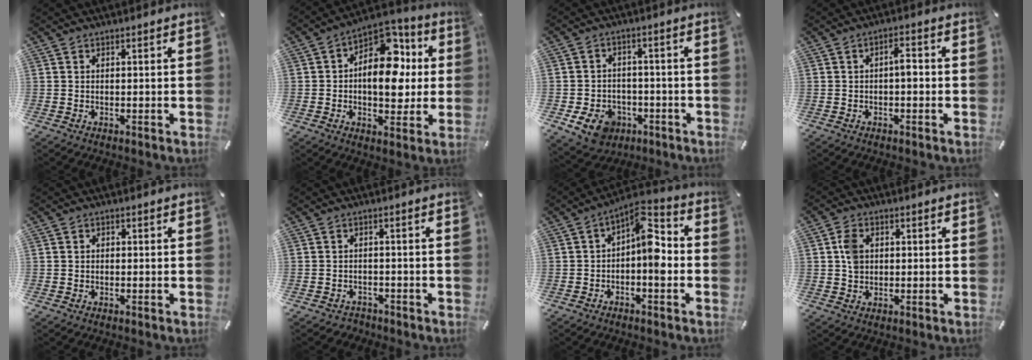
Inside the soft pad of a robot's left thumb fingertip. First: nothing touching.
{"total": 15.3, "force": [1.5, 10.7, 10.9], "torque": [-0.146, -0.020, 0.026]}
{"total": 8.7, "force": [-4.1, 6.6, 3.8], "torque": [-0.082, 0.024, -0.076]}
{"total": 3.6, "force": [-0.6, 1.6, 3.2], "torque": [-0.052, 0.010, -0.014]}
{"total": 1.0, "force": [-0.3, 0.8, 0.4], "torque": [-0.008, 0.004, -0.008]}
{"total": 2.1, "force": [-1.5, 1.4, 0.4], "torque": [-0.008, 0.009, -0.033]}
{"total": 9.4, "force": [-0.5, 4.7, 8.1], "torque": [-0.113, -0.003, -0.010]}
{"total": 4.6, "force": [0.6, 3.7, 2.7], "torque": [-0.038, 0.004, 0.007]}